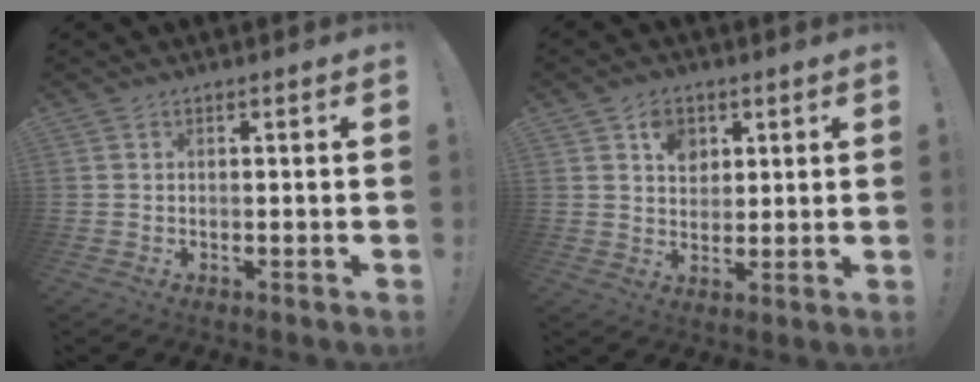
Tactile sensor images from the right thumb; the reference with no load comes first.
{"total": 6.9, "force": [3.4, 5.5, 2.6], "torque": [-0.021, -0.017, 0.059]}